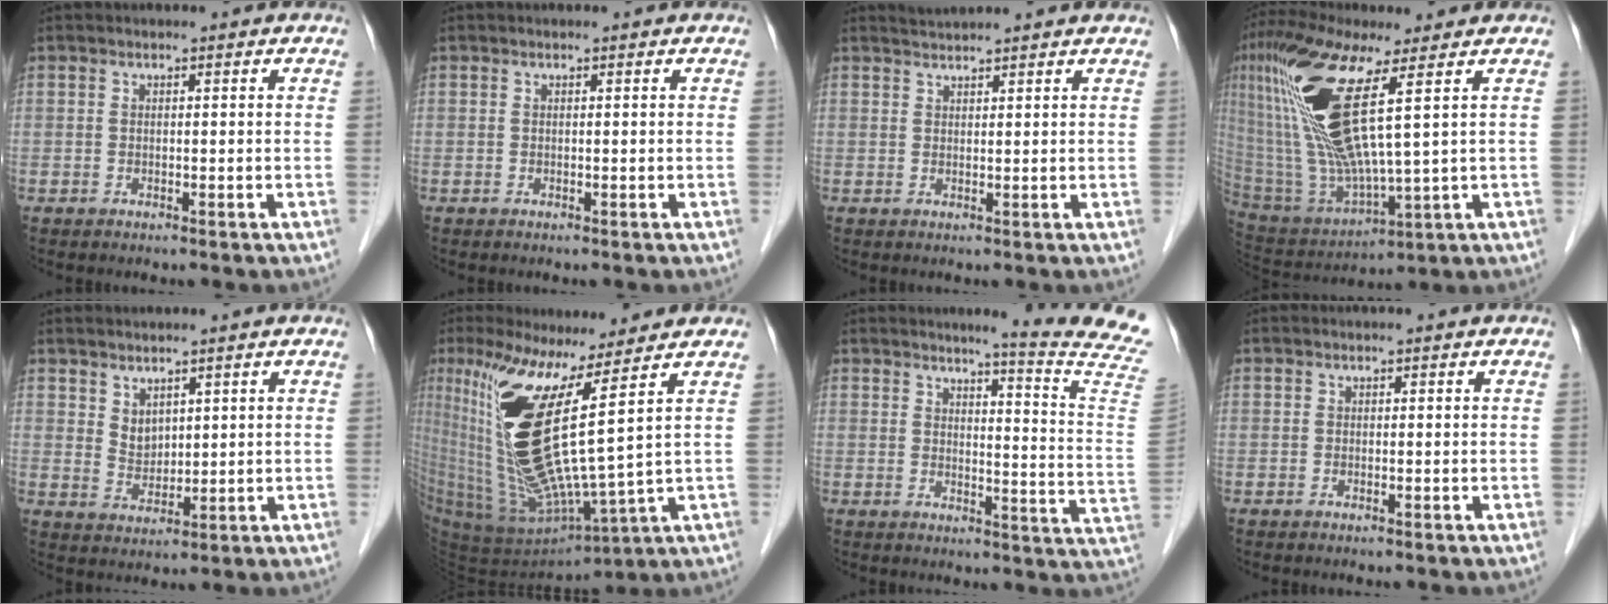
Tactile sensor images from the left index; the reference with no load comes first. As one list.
[{"total": 0.0}, {"total": 3.5, "force": [3.4, -0.3, 0.7], "torque": [-0.013, 0.024, 0.051]}, {"total": 16.9, "force": [5.6, 2.3, 15.8], "torque": [-0.357, -0.007, 0.112]}, {"total": 3.2, "force": [2.1, 2.1, 1.4], "torque": [-0.030, -0.003, 0.052]}, {"total": 16.8, "force": [5.9, 0.1, 15.7], "torque": [-0.313, -0.035, 0.119]}, {"total": 14.4, "force": [13.1, -2.3, 5.5], "torque": [-0.074, -0.107, 0.134]}, {"total": 0.0}]